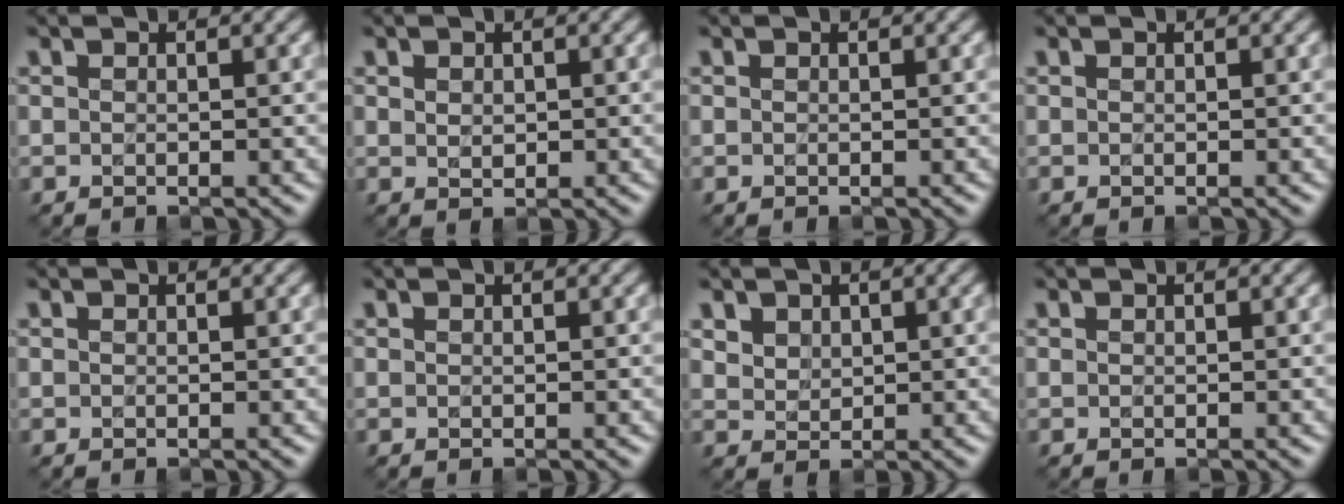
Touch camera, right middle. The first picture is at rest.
{"total": 1.0, "force": [0.2, 0.8, 0.6], "torque": [-0.008, -0.005, 0.012]}
{"total": 0.0}
{"total": 0.0}
{"total": 0.0}
{"total": 0.0}
{"total": 2.6, "force": [1.6, 1.8, 1.0], "torque": [-0.032, 0.003, 0.041]}
{"total": 0.0}